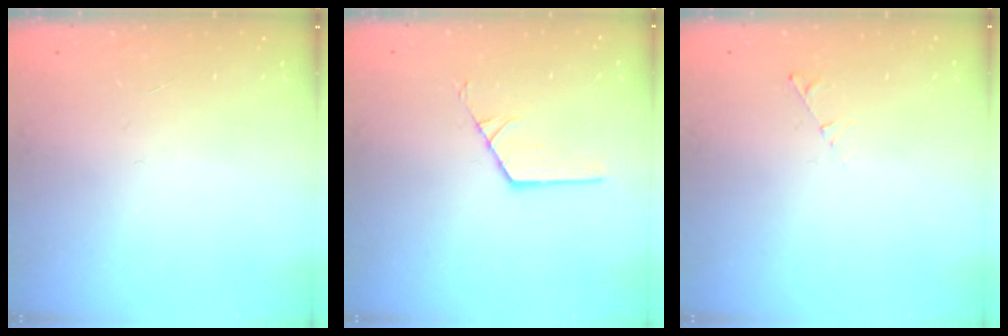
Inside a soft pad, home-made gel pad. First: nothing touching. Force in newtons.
{"total": 1.8, "press": 1.8, "slide": 0.2}
{"total": 2.9, "press": 2.9, "slide": 0.4}